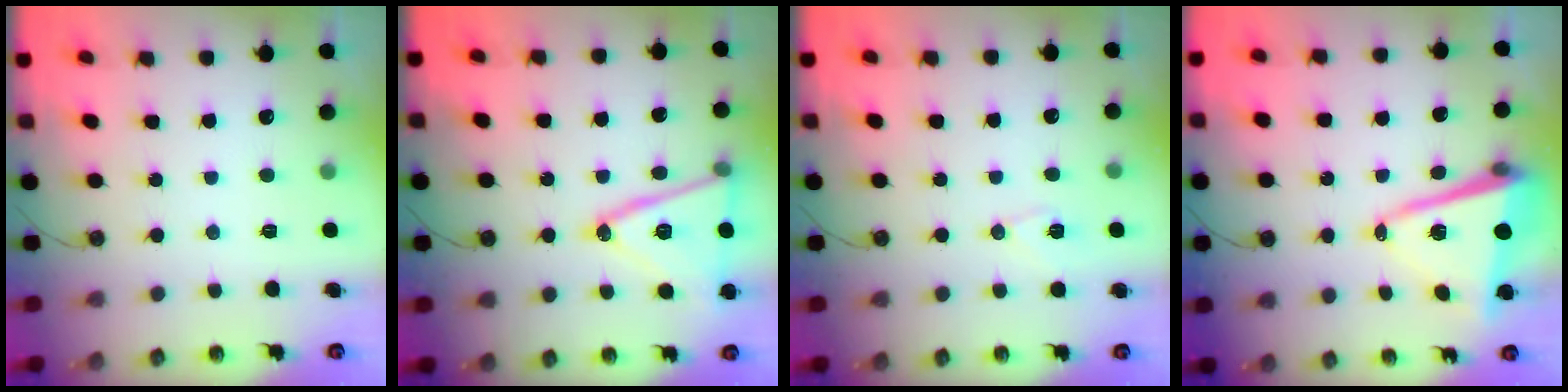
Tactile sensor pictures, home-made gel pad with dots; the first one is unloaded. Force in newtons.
{"total": 17.6, "press": 17.3, "slide": 3.5}
{"total": 6.8, "press": 6.4, "slide": 2.4}
{"total": 11.9, "press": 11.6, "slide": 2.7}